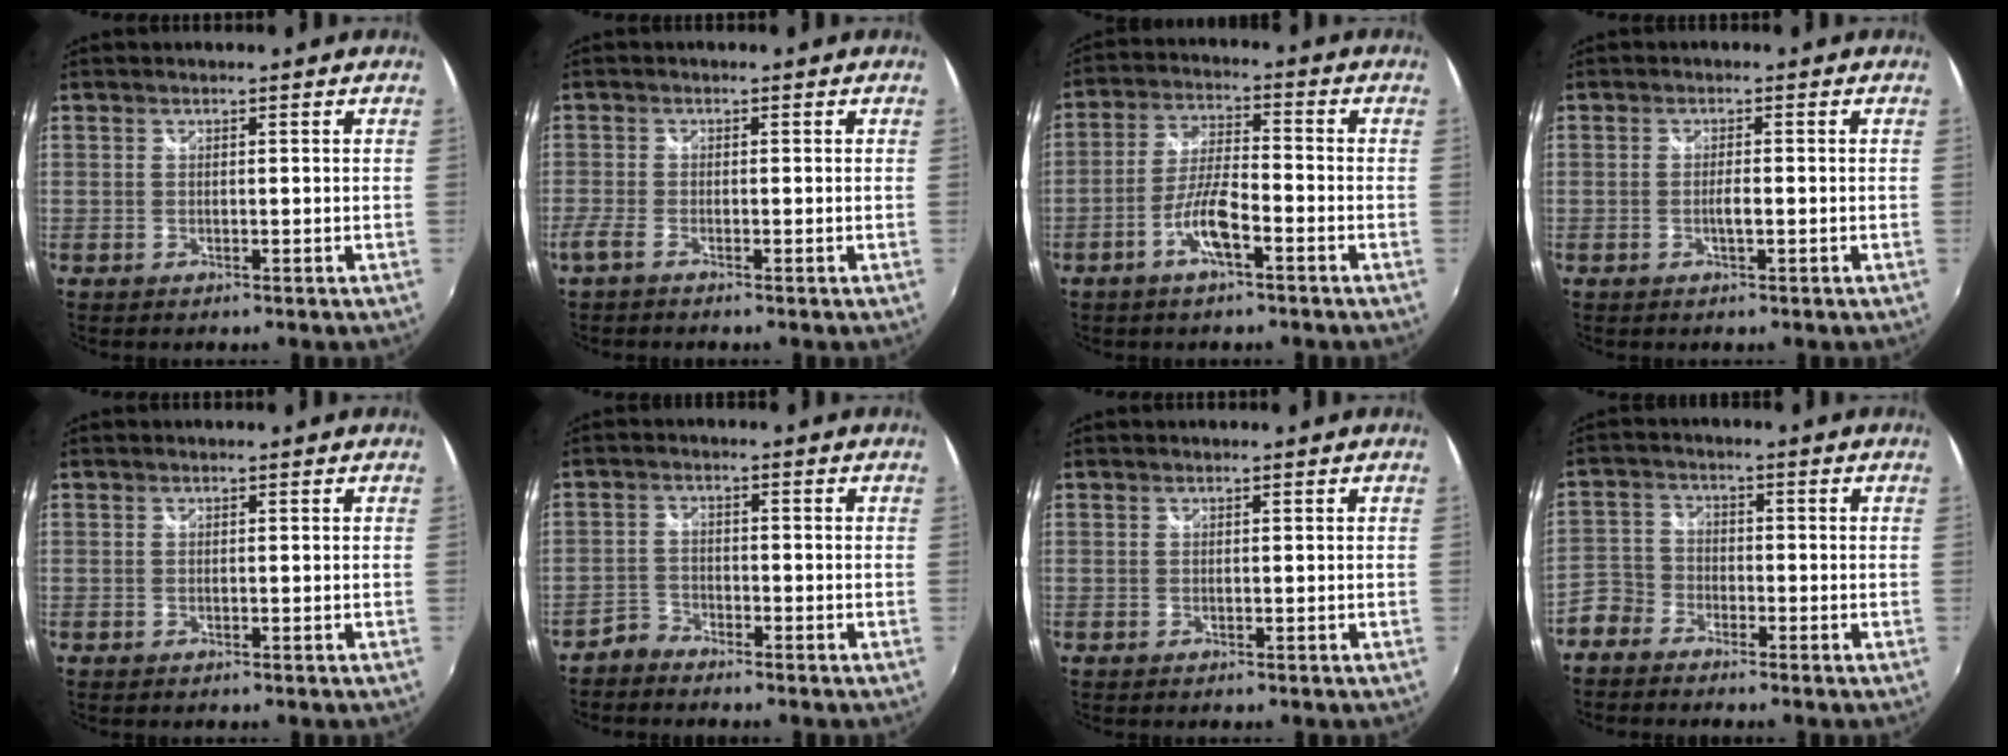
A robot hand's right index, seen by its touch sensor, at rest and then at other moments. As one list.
[{"total": 2.3, "force": [-1.7, 0.3, 1.5], "torque": [-0.041, -0.005, -0.041]}, {"total": 9.2, "force": [-3.9, 1.9, 8.1], "torque": [-0.168, -0.001, -0.074]}, {"total": 1.6, "force": [-0.5, 0.1, 1.5], "torque": [-0.028, 0.002, -0.009]}, {"total": 0.0}, {"total": 2.7, "force": [-2.6, 0.9, -0.1], "torque": [-0.001, 0.004, -0.054]}, {"total": 0.0}, {"total": 5.4, "force": [-4.1, 3.3, 0.7], "torque": [-0.017, 0.015, -0.098]}]